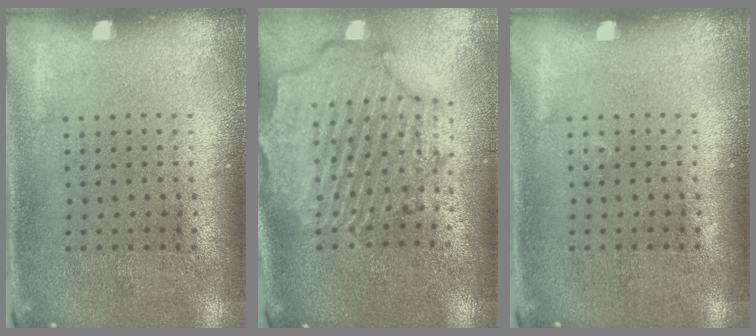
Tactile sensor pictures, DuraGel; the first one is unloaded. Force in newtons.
{"total": 2.8, "press": 2.5, "slide": 1.3}
{"total": 0.0}